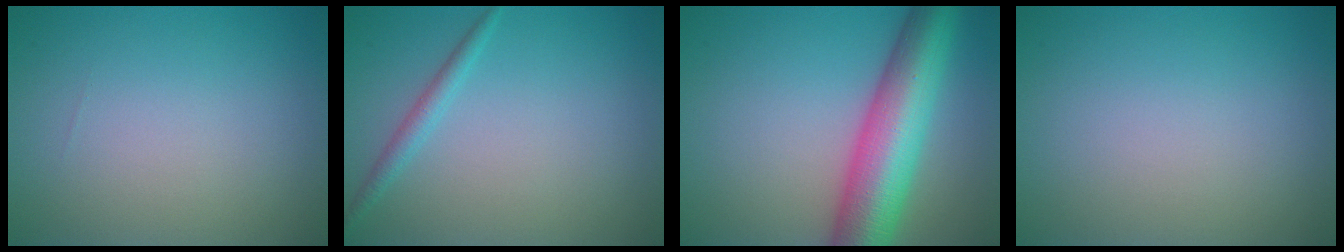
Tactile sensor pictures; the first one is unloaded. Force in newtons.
{"total": 1.4, "press": 1.4, "slide": 0.1}
{"total": 9.9, "press": 9.9, "slide": 0.4}
{"total": 0.0}